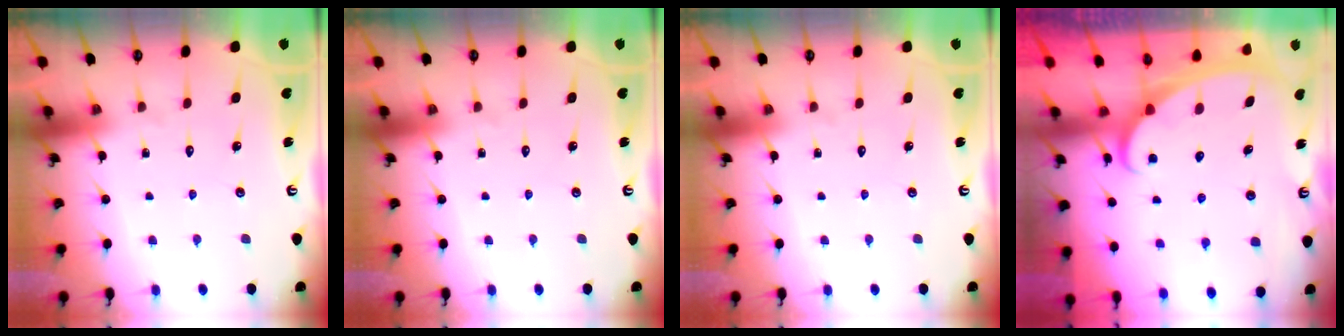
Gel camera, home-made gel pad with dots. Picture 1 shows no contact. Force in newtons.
{"total": 0.0}
{"total": 0.0}
{"total": 2.4, "press": 2.4, "slide": 0.3}